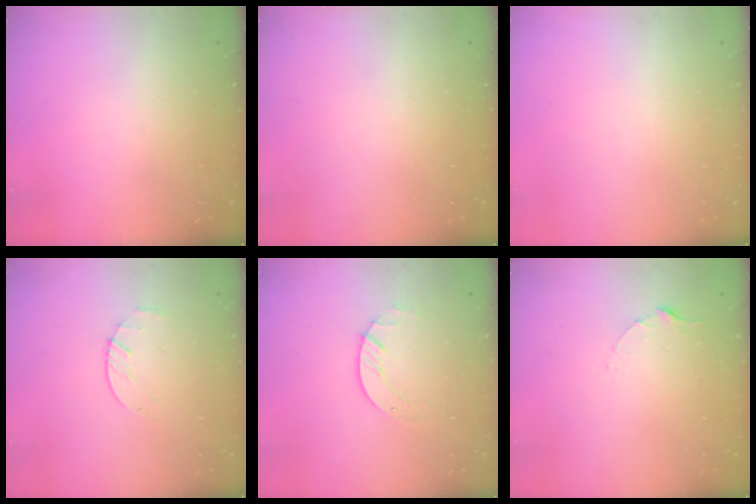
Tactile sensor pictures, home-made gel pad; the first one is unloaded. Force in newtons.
{"total": 0.0}
{"total": 0.0}
{"total": 2.2, "press": 2.2, "slide": 0.3}
{"total": 2.7, "press": 2.7, "slide": 0.3}
{"total": 2.5, "press": 2.5, "slide": 0.3}